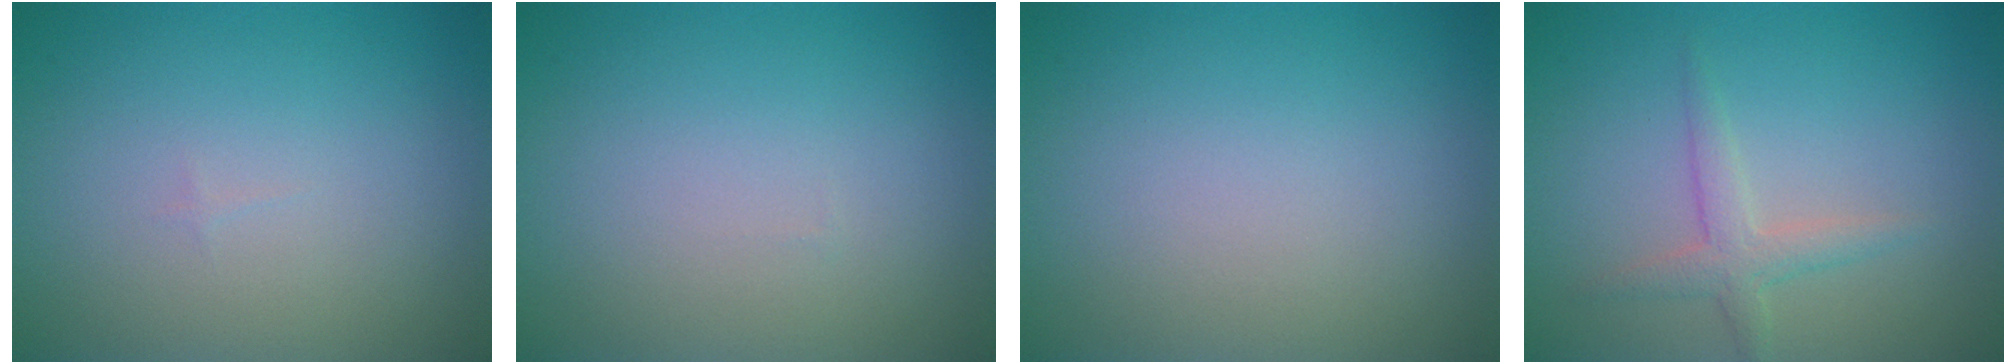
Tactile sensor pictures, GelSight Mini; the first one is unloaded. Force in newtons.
{"total": 0.0}
{"total": 0.0}
{"total": 2.1, "press": 2.1, "slide": 0.1}